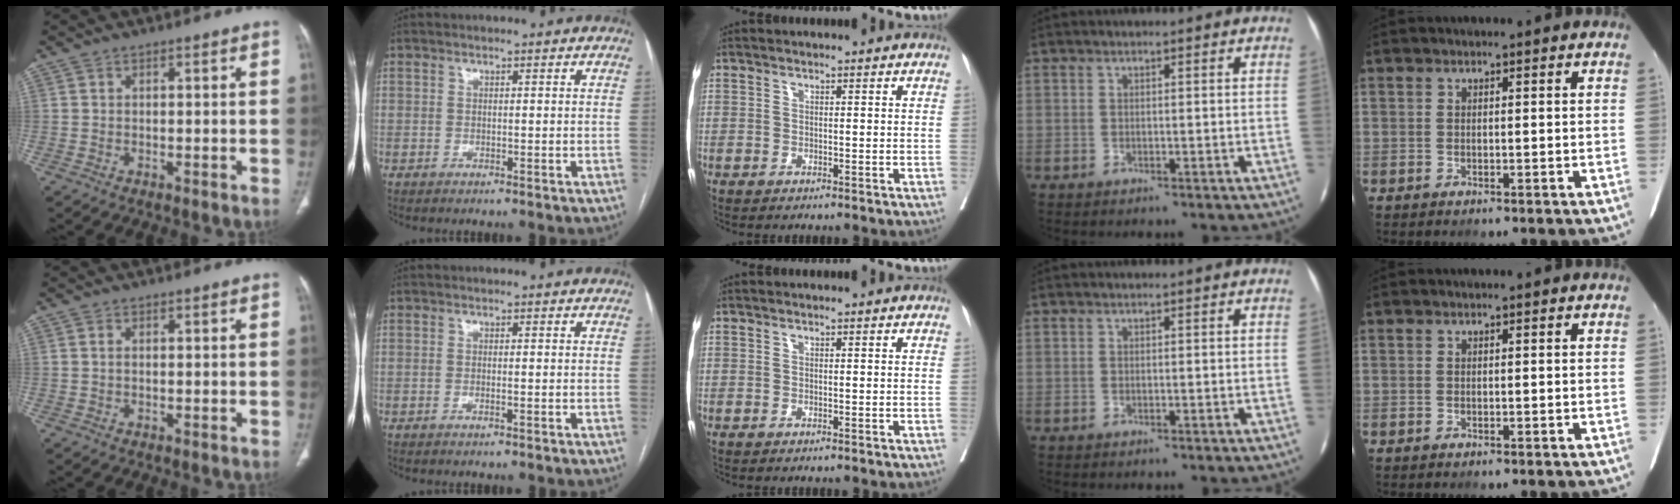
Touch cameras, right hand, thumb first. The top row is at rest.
{"thumb": {"total": 0.7, "force": [0.1, 0.4, 0.5], "torque": [-0.016, 0.005, 0.004]}, "index": {"total": 0.7, "force": [-0.3, -0.1, 0.6], "torque": [-0.014, 0.000, -0.005]}}